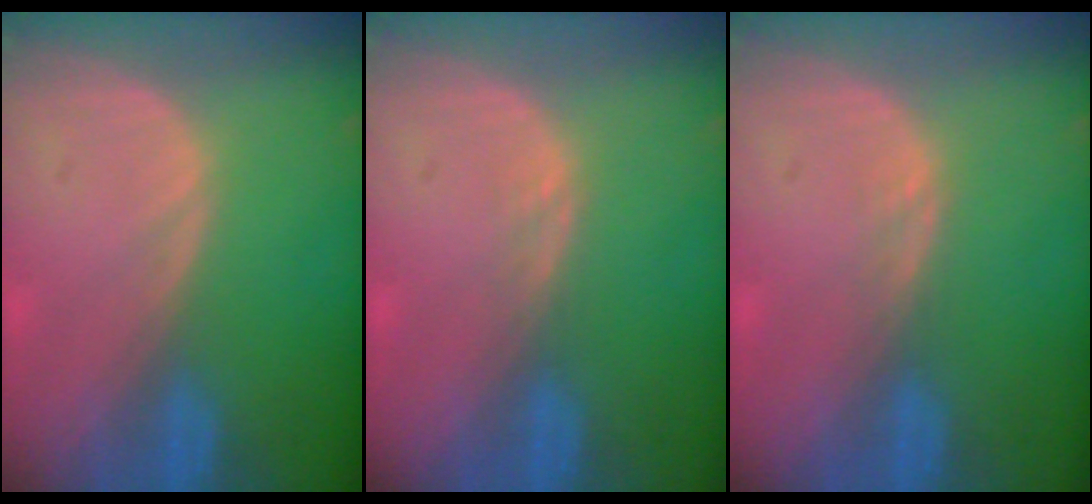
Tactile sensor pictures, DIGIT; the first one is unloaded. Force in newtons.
{"total": 0.7, "press": 0.7, "slide": 0.1}
{"total": 0.7, "press": 0.7, "slide": 0.1}